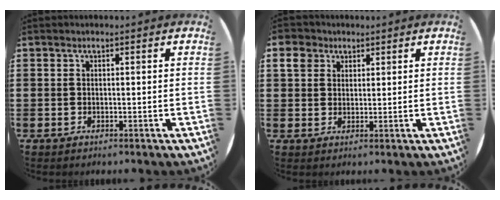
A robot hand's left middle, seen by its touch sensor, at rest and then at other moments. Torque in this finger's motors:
{"motor_torque": [0.21, -0.12, -0.01, 0.00]}